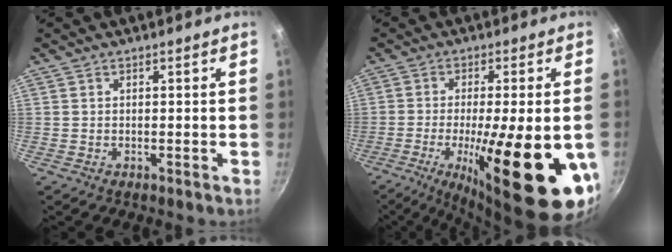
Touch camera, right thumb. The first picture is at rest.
{"total": 24.5, "force": [-6.2, 6.7, 22.8], "torque": [-0.324, -0.011, -0.083]}